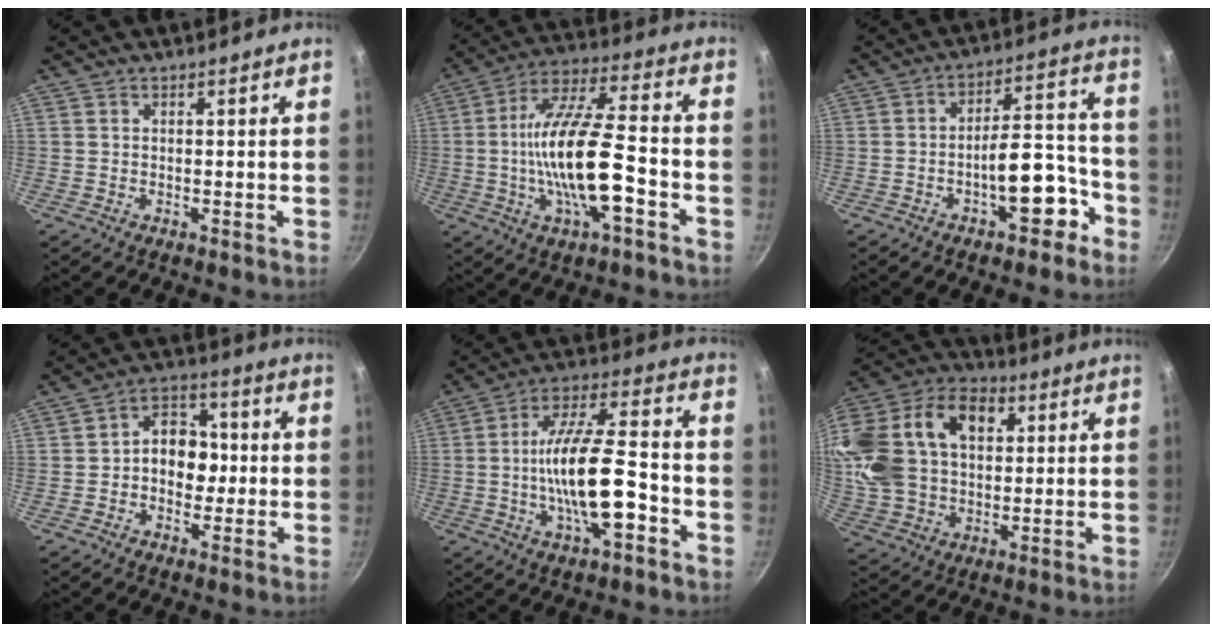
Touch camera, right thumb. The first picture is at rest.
{"total": 18.0, "force": [-4.2, 5.8, 16.6], "torque": [-0.302, 0.032, -0.083]}
{"total": 11.3, "force": [-5.3, 5.0, 8.7], "torque": [-0.085, 0.073, -0.068]}
{"total": 9.3, "force": [-0.5, 7.1, 5.9], "torque": [-0.039, 0.026, -0.021]}
{"total": 16.3, "force": [-4.4, 5.7, 14.7], "torque": [-0.246, 0.037, -0.081]}
{"total": 25.0, "force": [6.1, 17.2, 17.0], "torque": [-0.340, 0.027, 0.106]}